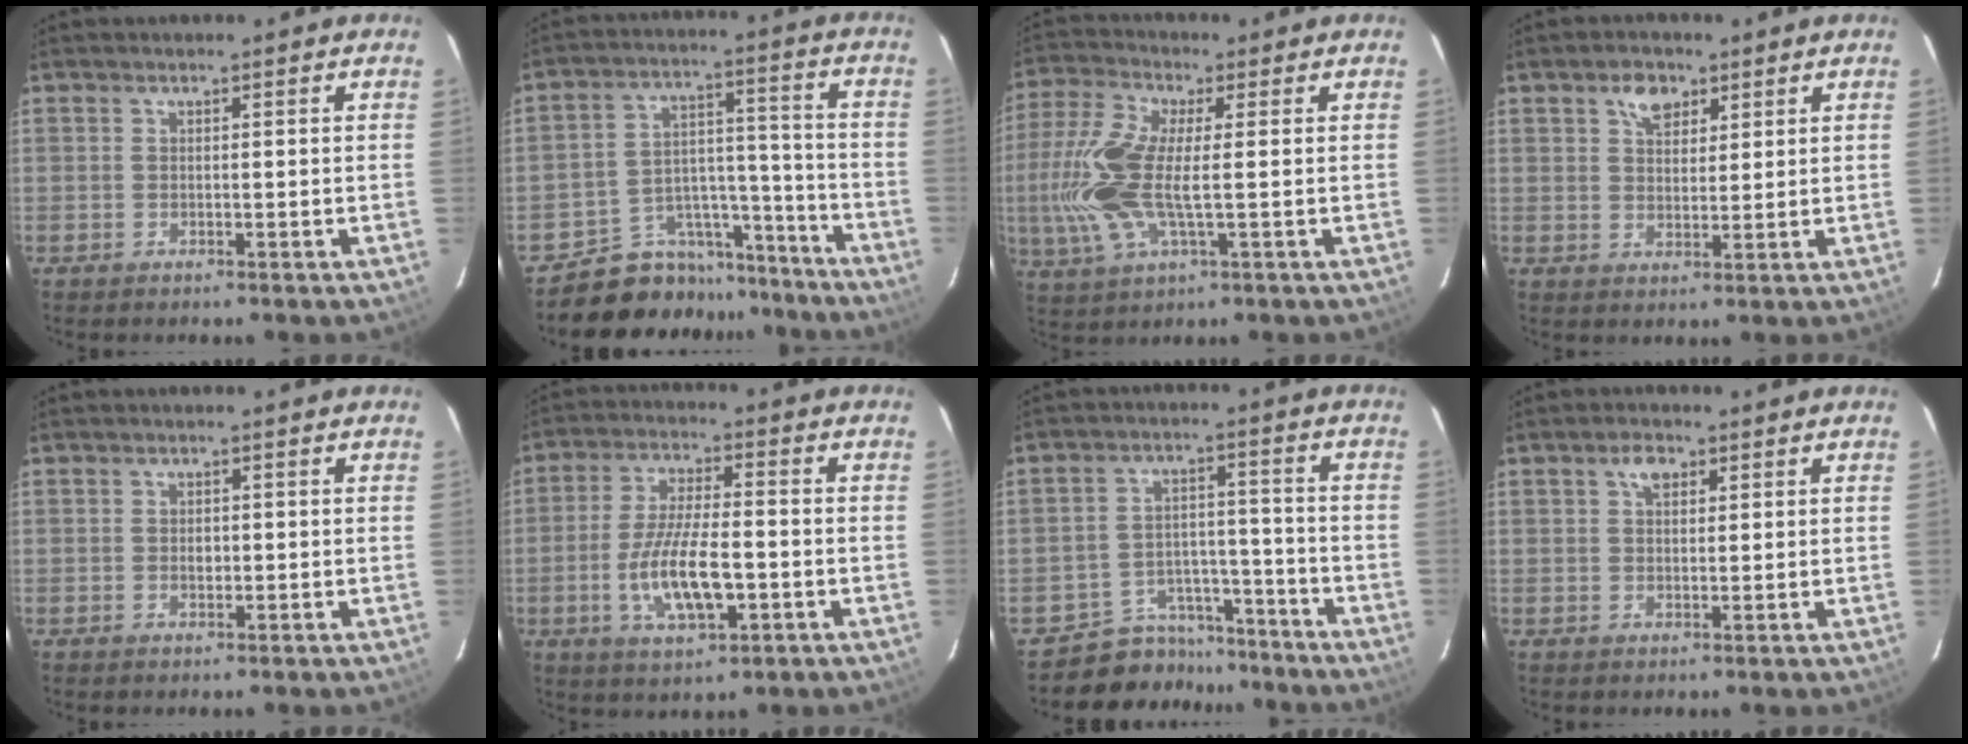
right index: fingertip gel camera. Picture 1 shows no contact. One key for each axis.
{"total": 13.0, "fx": -11.5, "fy": 6.0, "fz": -0.1, "tx": 0.000, "ty": 0.071, "tz": -0.173}
{"total": 14.1, "fx": -0.5, "fy": 5.0, "fz": 13.1, "tx": -0.289, "ty": 0.003, "tz": -0.014}
{"total": 4.7, "fx": 2.6, "fy": 3.0, "fz": 2.5, "tx": -0.032, "ty": 0.010, "tz": 0.048}
{"total": 1.3, "fx": -0.1, "fy": 0.9, "fz": 0.8, "tx": -0.013, "ty": 0.003, "tz": -0.002}
{"total": 11.6, "fx": -3.2, "fy": 3.8, "fz": 10.5, "tx": -0.209, "ty": -0.007, "tz": -0.055}
{"total": 9.3, "fx": -8.0, "fy": 4.7, "fz": -0.5, "tx": -0.003, "ty": 0.043, "tz": -0.121}
{"total": 3.0, "fx": 1.4, "fy": 1.9, "fz": 1.9, "tx": -0.031, "ty": 0.010, "tz": 0.024}